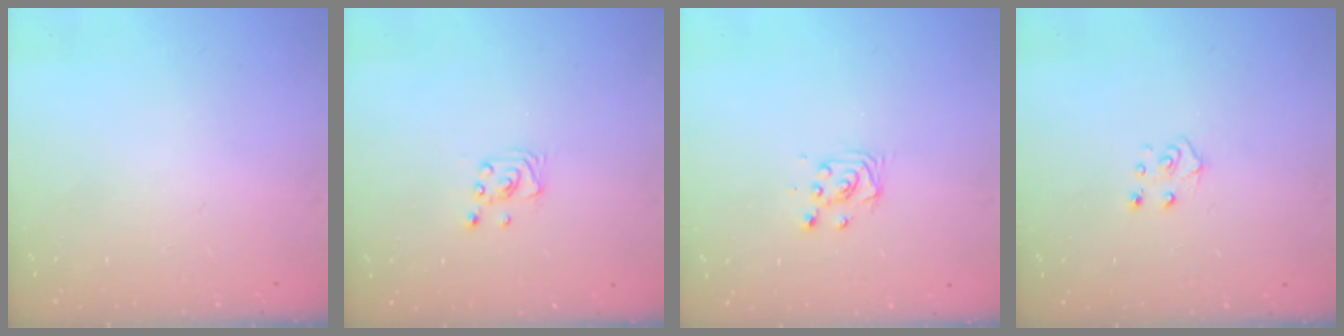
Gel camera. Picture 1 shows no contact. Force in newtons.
{"total": 2.2, "press": 2.2, "slide": 0.2}
{"total": 3.8, "press": 3.7, "slide": 0.5}
{"total": 5.4, "press": 5.3, "slide": 0.4}